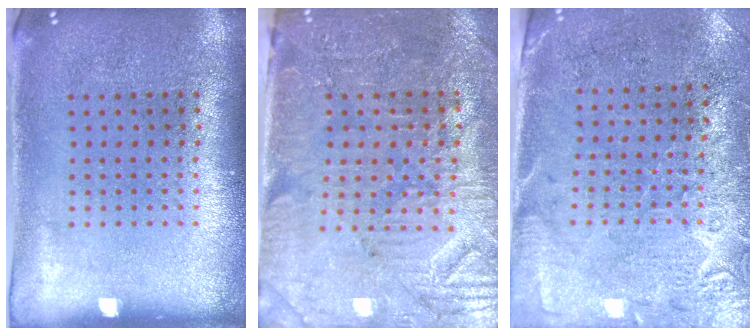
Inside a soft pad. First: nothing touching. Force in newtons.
{"total": 3.8, "press": 3.5, "slide": 1.4}
{"total": 2.7, "press": 2.4, "slide": 1.2}